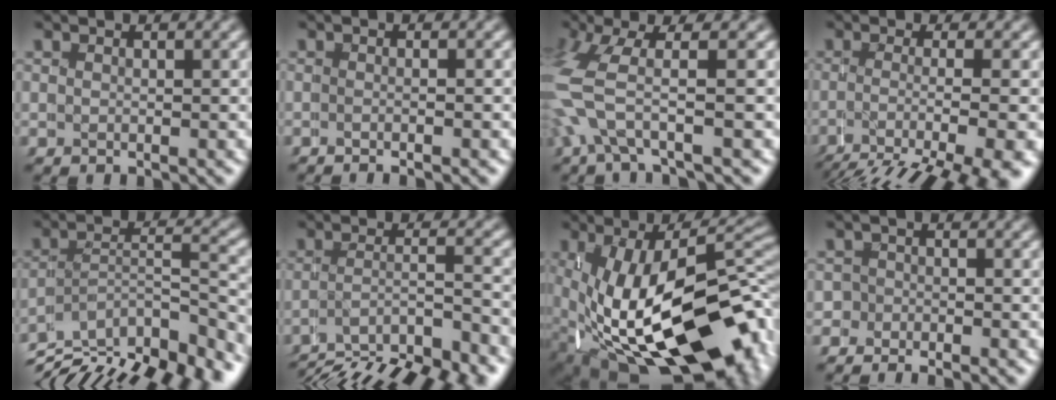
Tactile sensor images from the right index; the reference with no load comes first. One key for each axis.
{"total": 1.5, "fx": -1.0, "fy": -0.1, "fz": 1.1, "tx": 0.000, "ty": 0.012, "tz": -0.024}
{"total": 5.6, "fx": 0.1, "fy": 2.8, "fz": 4.9, "tx": -0.129, "ty": -0.004, "tz": -0.003}
{"total": 6.3, "fx": -2.4, "fy": 1.2, "fz": 5.6, "tx": -0.081, "ty": -0.019, "tz": -0.027}
{"total": 11.2, "fx": -6.2, "fy": 5.5, "fz": 7.5, "tx": -0.103, "ty": -0.016, "tz": -0.095}
{"total": 11.3, "fx": -7.2, "fy": 5.1, "fz": 7.0, "tx": -0.098, "ty": -0.037, "tz": -0.101}
{"total": 20.3, "fx": -6.1, "fy": 11.9, "fz": 15.3, "tx": -0.260, "ty": -0.058, "tz": -0.064}
{"total": 2.1, "fx": -1.5, "fy": 1.5, "fz": 0.2, "tx": 0.008, "ty": 0.010, "tz": -0.039}